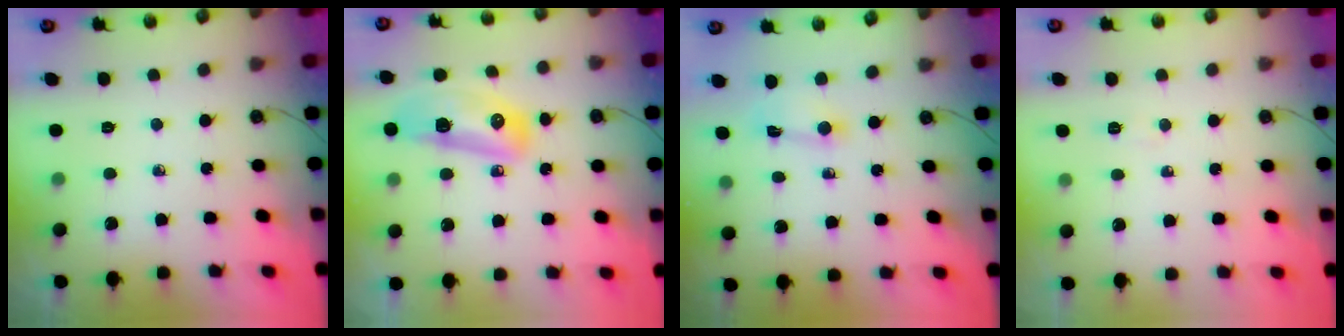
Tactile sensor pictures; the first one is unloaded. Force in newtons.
{"total": 13.4, "press": 12.9, "slide": 3.9}
{"total": 1.6, "press": 1.6, "slide": 0.3}
{"total": 4.0, "press": 3.5, "slide": 2.1}